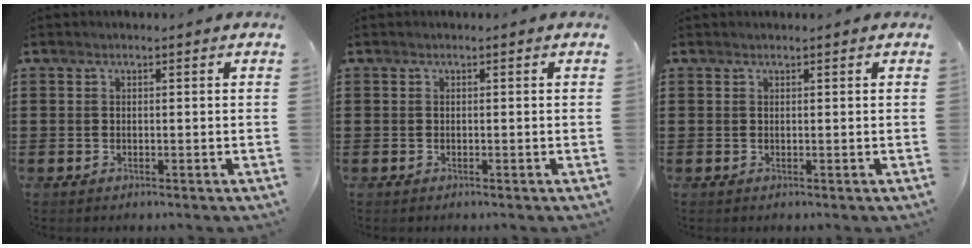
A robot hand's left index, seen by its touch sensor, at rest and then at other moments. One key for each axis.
{"total": 0.0}
{"total": 0.0}